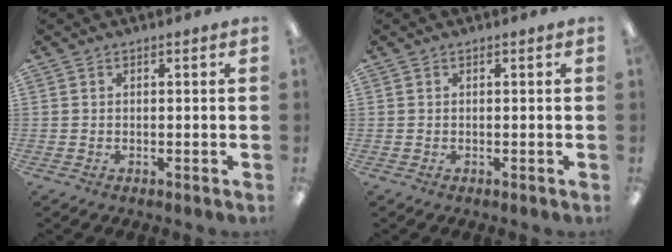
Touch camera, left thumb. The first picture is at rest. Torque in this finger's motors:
{"motor_torque": [0.00, 0.00, -0.05, -0.05, 0.00]}